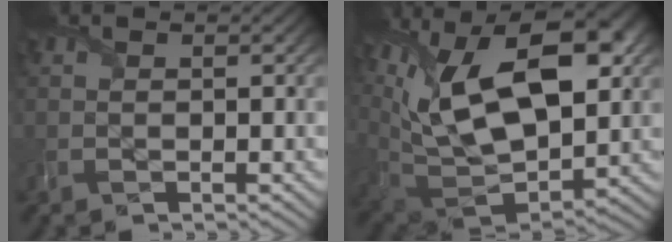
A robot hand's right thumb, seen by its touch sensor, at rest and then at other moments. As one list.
[{"total": 19.8, "force": [7.1, 10.6, 15.1], "torque": [-0.302, 0.039, 0.117]}]